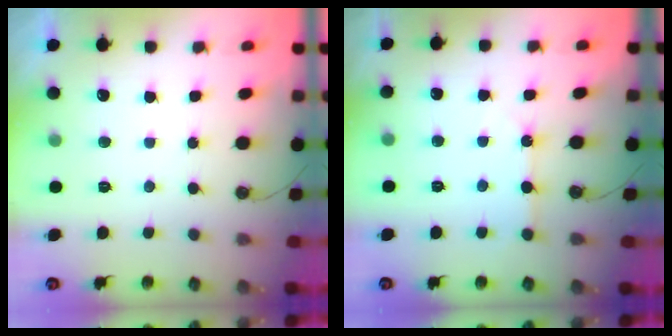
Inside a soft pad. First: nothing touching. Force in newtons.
{"total": 3.8, "press": 3.8, "slide": 0.4}